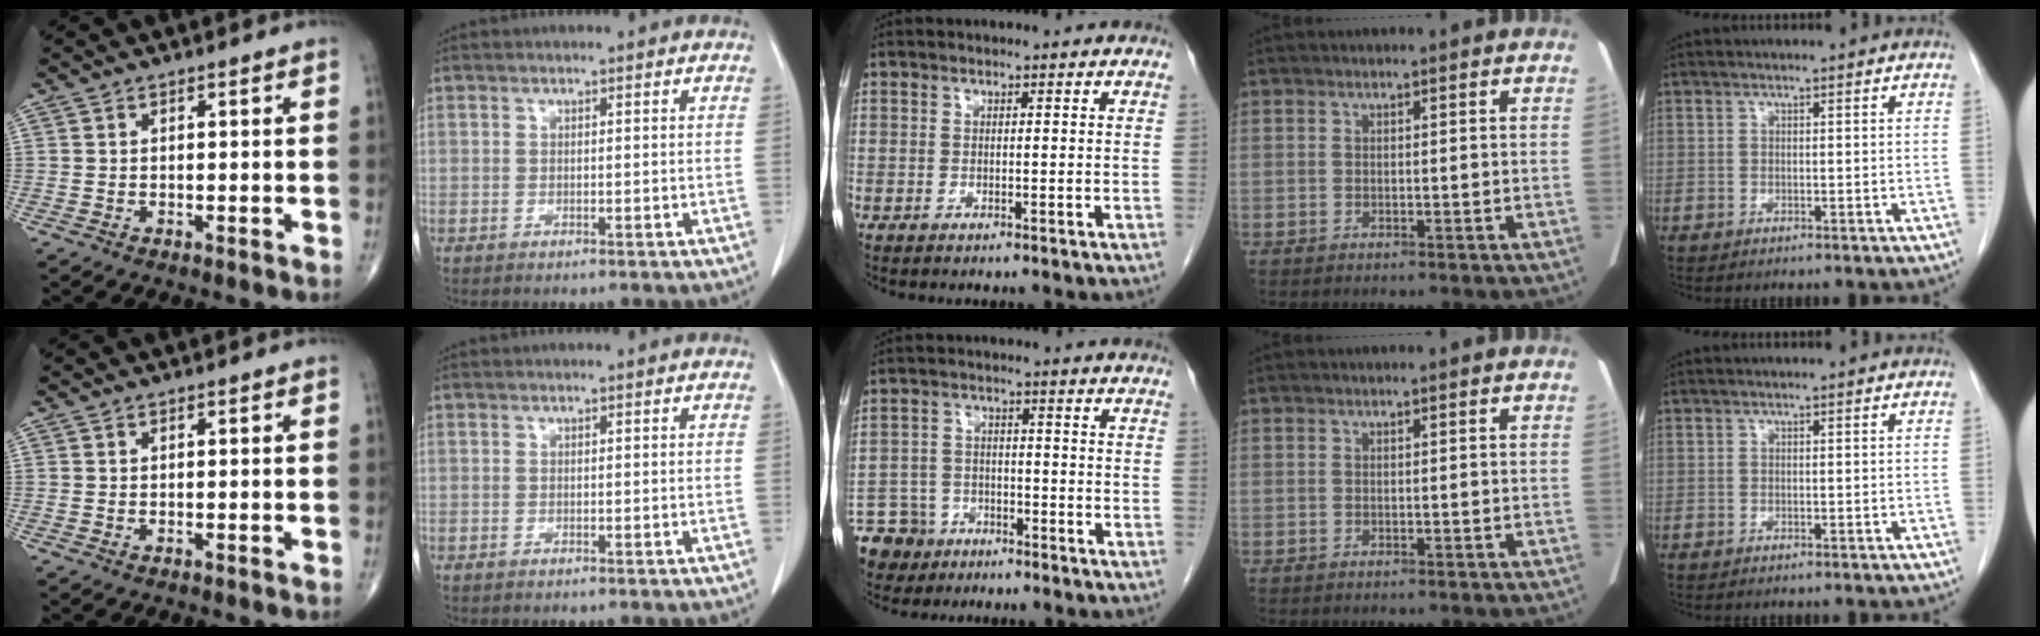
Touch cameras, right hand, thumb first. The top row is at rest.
{"middle": {"total": 7.5, "force": [-5.6, 5.0, 0.6], "torque": [-0.019, 0.000, -0.099]}}